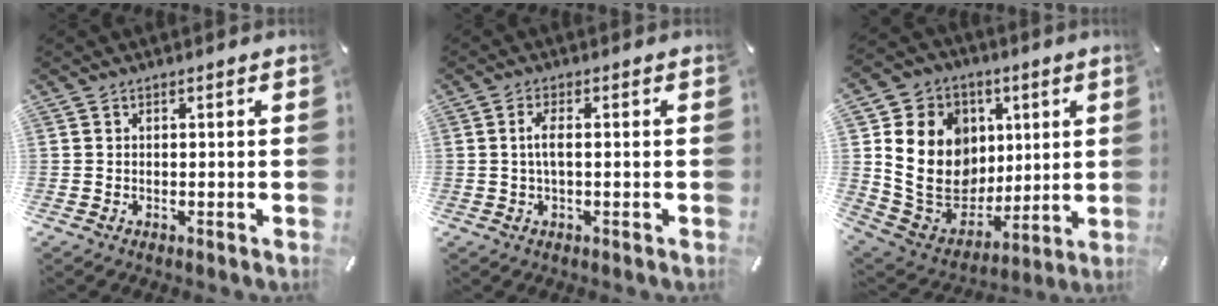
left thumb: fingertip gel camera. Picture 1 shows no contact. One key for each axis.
{"total": 3.7, "fx": 0.0, "fy": 0.9, "fz": 3.6, "tx": -0.073, "ty": -0.002, "tz": -0.004}
{"total": 20.4, "fx": 3.8, "fy": 17.3, "fz": 10.0, "tx": -0.178, "ty": -0.026, "tz": 0.091}